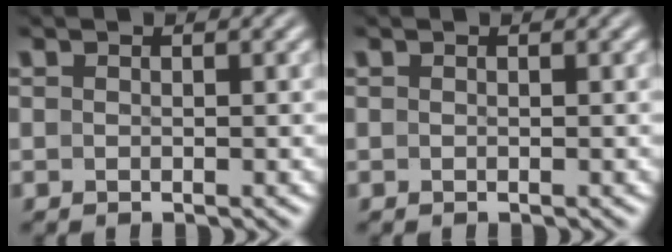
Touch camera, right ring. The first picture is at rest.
{"total": 0.0}